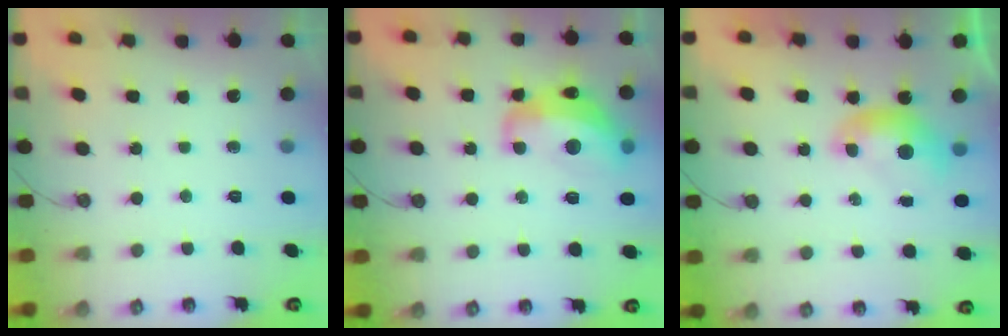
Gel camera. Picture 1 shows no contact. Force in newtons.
{"total": 9.5, "press": 9.4, "slide": 0.9}
{"total": 0.0}